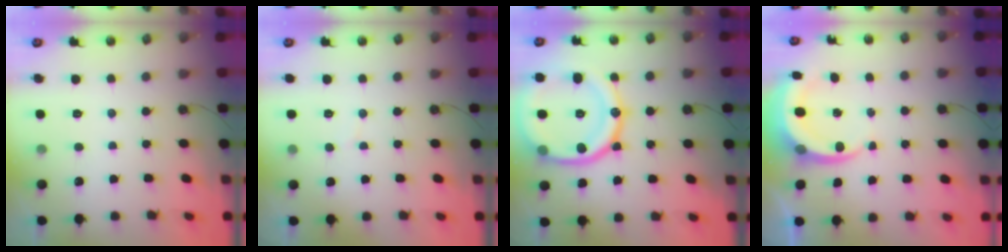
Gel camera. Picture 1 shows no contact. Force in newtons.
{"total": 2.9, "press": 2.9, "slide": 0.3}
{"total": 24.7, "press": 24.6, "slide": 2.7}
{"total": 5.7, "press": 5.6, "slide": 0.7}